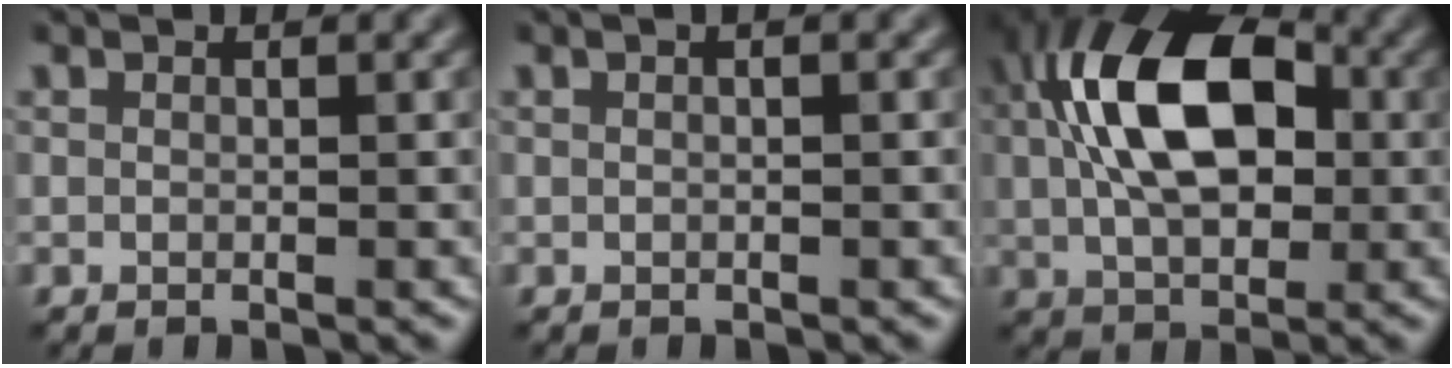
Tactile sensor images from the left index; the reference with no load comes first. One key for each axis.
{"total": 1.1, "fx": 0.4, "fy": 0.4, "fz": 1.0, "tx": -0.013, "ty": -0.009, "tz": 0.000}
{"total": 10.7, "fx": 1.2, "fy": 6.4, "fz": 8.5, "tx": -0.152, "ty": 0.015, "tz": 0.011}